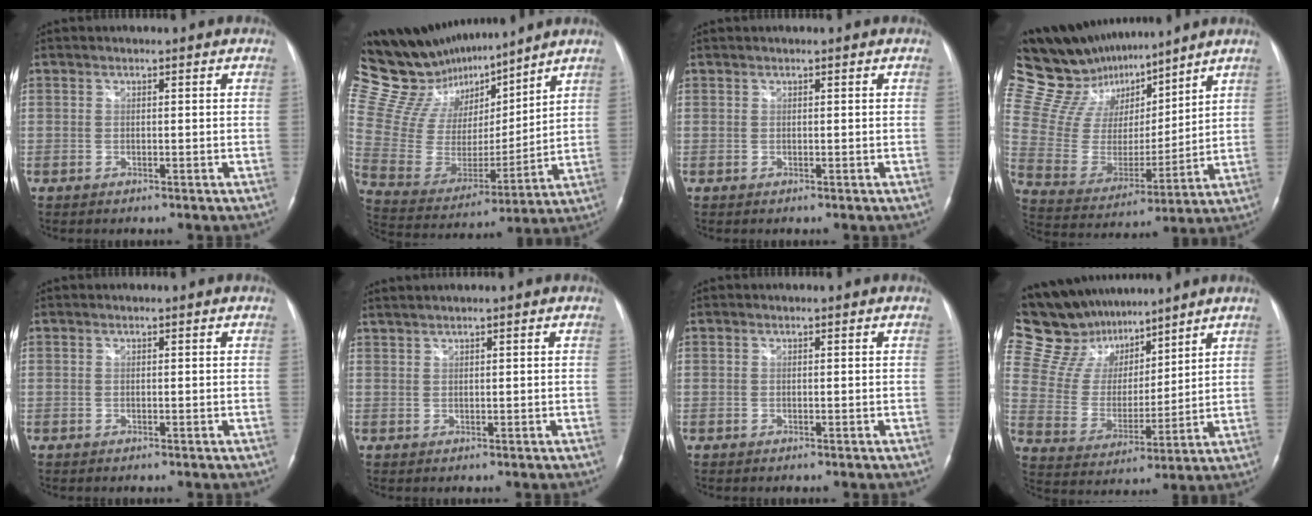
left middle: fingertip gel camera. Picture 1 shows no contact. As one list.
[{"total": 19.2, "force": [16.8, 5.4, 7.6], "torque": [-0.144, 0.007, 0.307]}, {"total": 0.0}, {"total": 18.1, "force": [15.1, 6.4, 7.6], "torque": [-0.141, 0.017, 0.274]}, {"total": 0.0}, {"total": 2.2, "force": [1.9, -0.2, 1.1], "torque": [-0.025, 0.012, 0.042]}, {"total": 0.0}, {"total": 16.2, "force": [13.9, 6.9, 4.6], "torque": [-0.093, 0.026, 0.260]}]